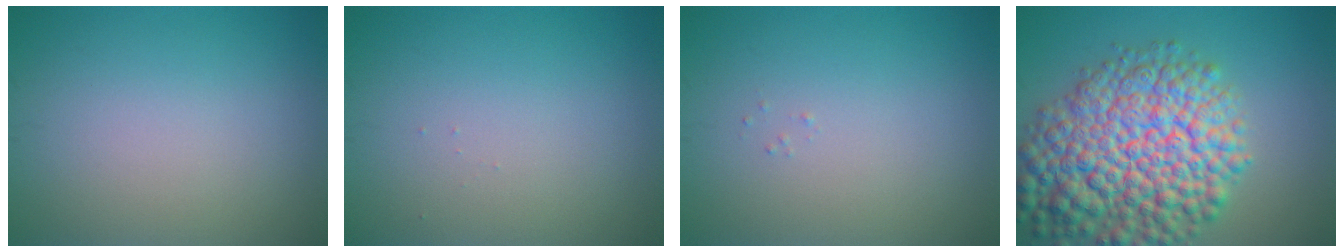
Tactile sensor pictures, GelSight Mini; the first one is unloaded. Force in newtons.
{"total": 0.0}
{"total": 0.0}
{"total": 12.3, "press": 12.3, "slide": 0.5}